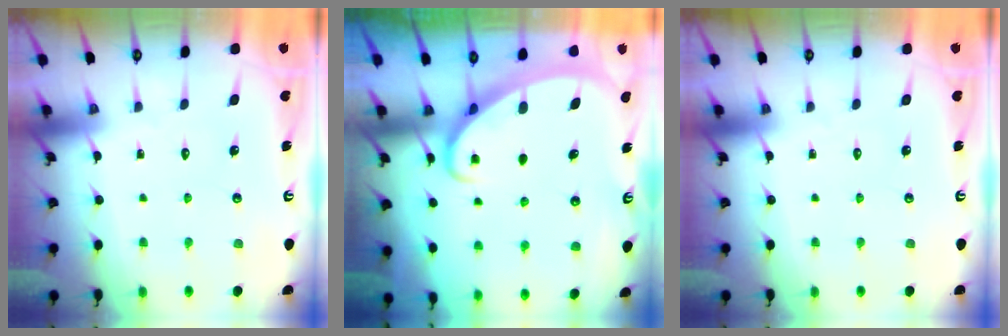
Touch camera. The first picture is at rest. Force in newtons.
{"total": 2.5, "press": 2.5, "slide": 0.4}
{"total": 0.0}